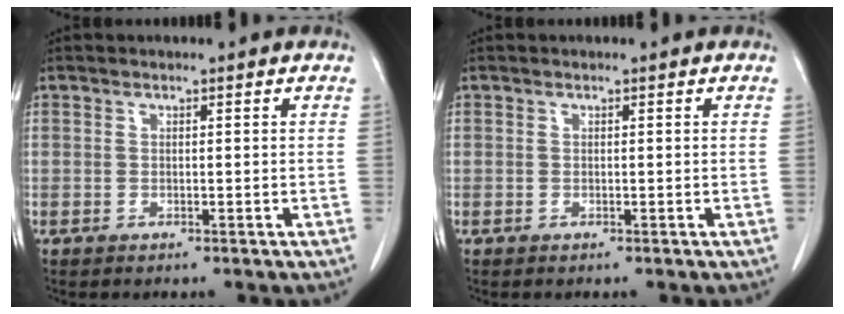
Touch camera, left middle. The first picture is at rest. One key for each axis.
{"total": 0.0}